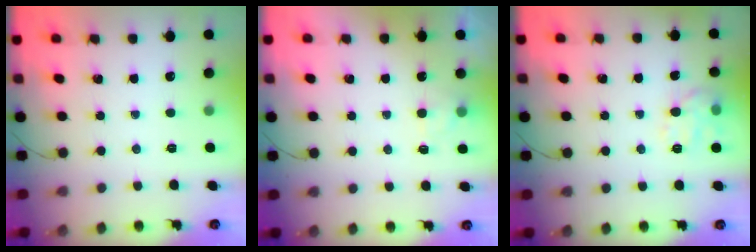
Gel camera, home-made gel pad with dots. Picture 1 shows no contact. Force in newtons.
{"total": 2.7, "press": 2.3, "slide": 1.4}
{"total": 10.7, "press": 10.7, "slide": 0.6}